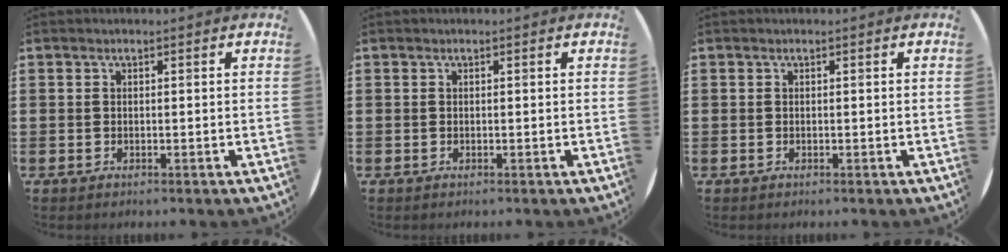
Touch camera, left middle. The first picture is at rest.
{"total": 0.0}
{"total": 0.0}